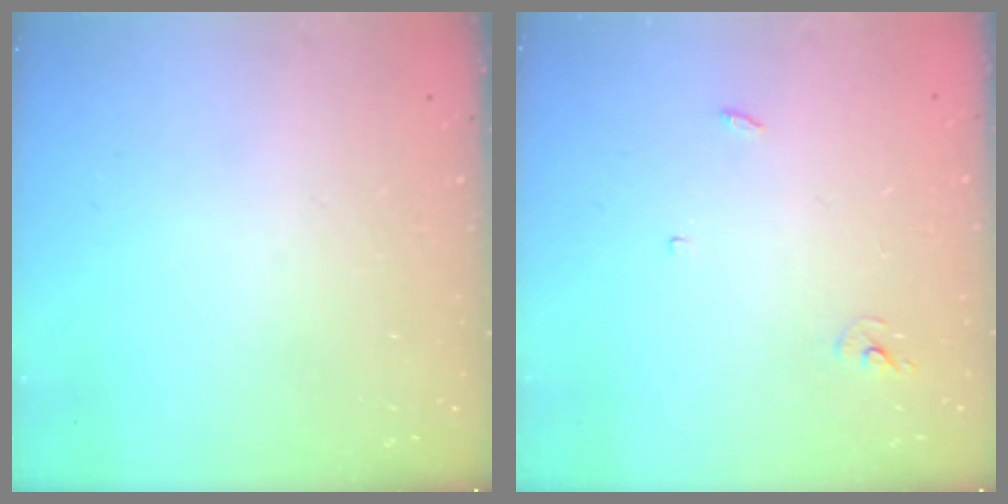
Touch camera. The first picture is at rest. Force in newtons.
{"total": 2.4, "press": 2.4, "slide": 0.1}